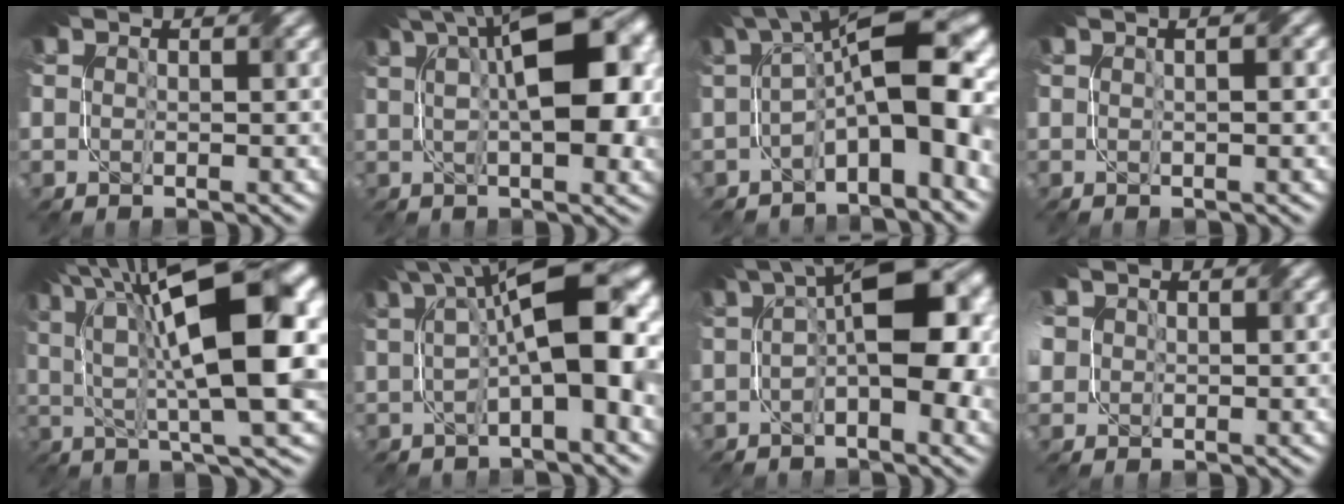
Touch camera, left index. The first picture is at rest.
{"total": 11.6, "force": [2.9, 4.6, 10.3], "torque": [-0.154, 0.012, 0.045]}
{"total": 12.7, "force": [-0.5, 5.1, 11.6], "torque": [-0.151, 0.031, -0.011]}
{"total": 3.2, "force": [0.9, 1.4, 2.8], "torque": [-0.021, 0.012, -0.009]}
{"total": 16.1, "force": [3.6, 5.0, 14.9], "torque": [-0.243, 0.014, 0.055]}
{"total": 12.1, "force": [2.1, 4.3, 11.1], "torque": [-0.159, 0.019, 0.030]}
{"total": 9.4, "force": [0.5, 3.5, 8.7], "torque": [-0.131, 0.014, 0.003]}
{"total": 2.8, "force": [0.8, 2.4, 1.1], "torque": [-0.041, 0.011, 0.014]}